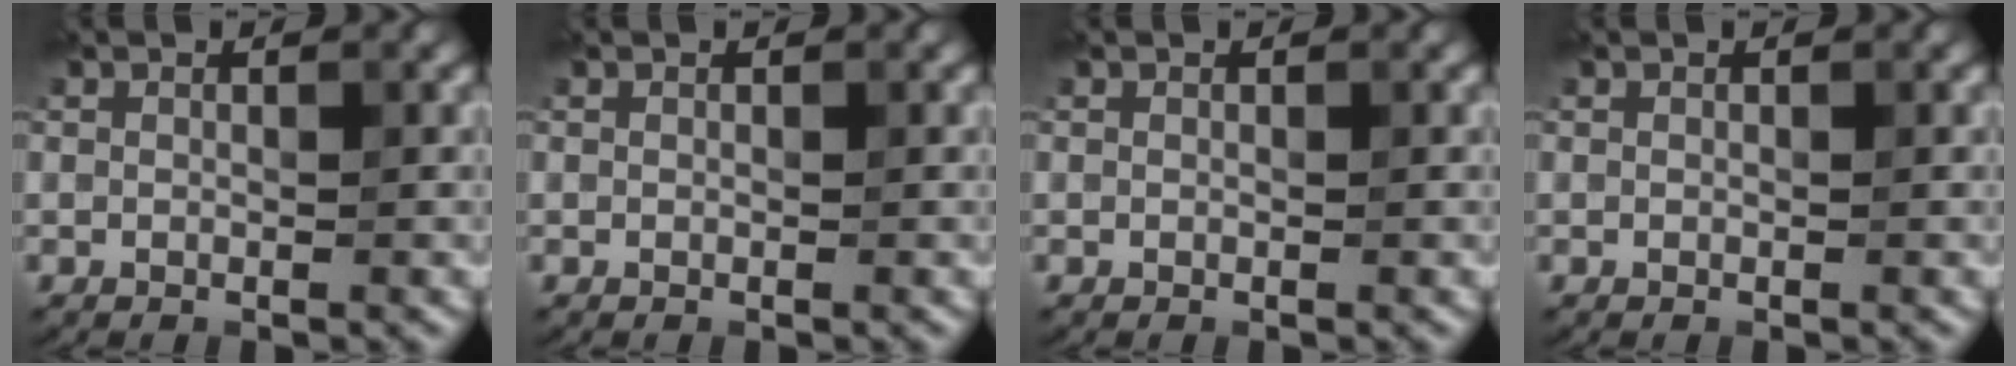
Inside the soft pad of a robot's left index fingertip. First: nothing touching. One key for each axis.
{"total": 0.0}
{"total": 0.0}
{"total": 0.0}